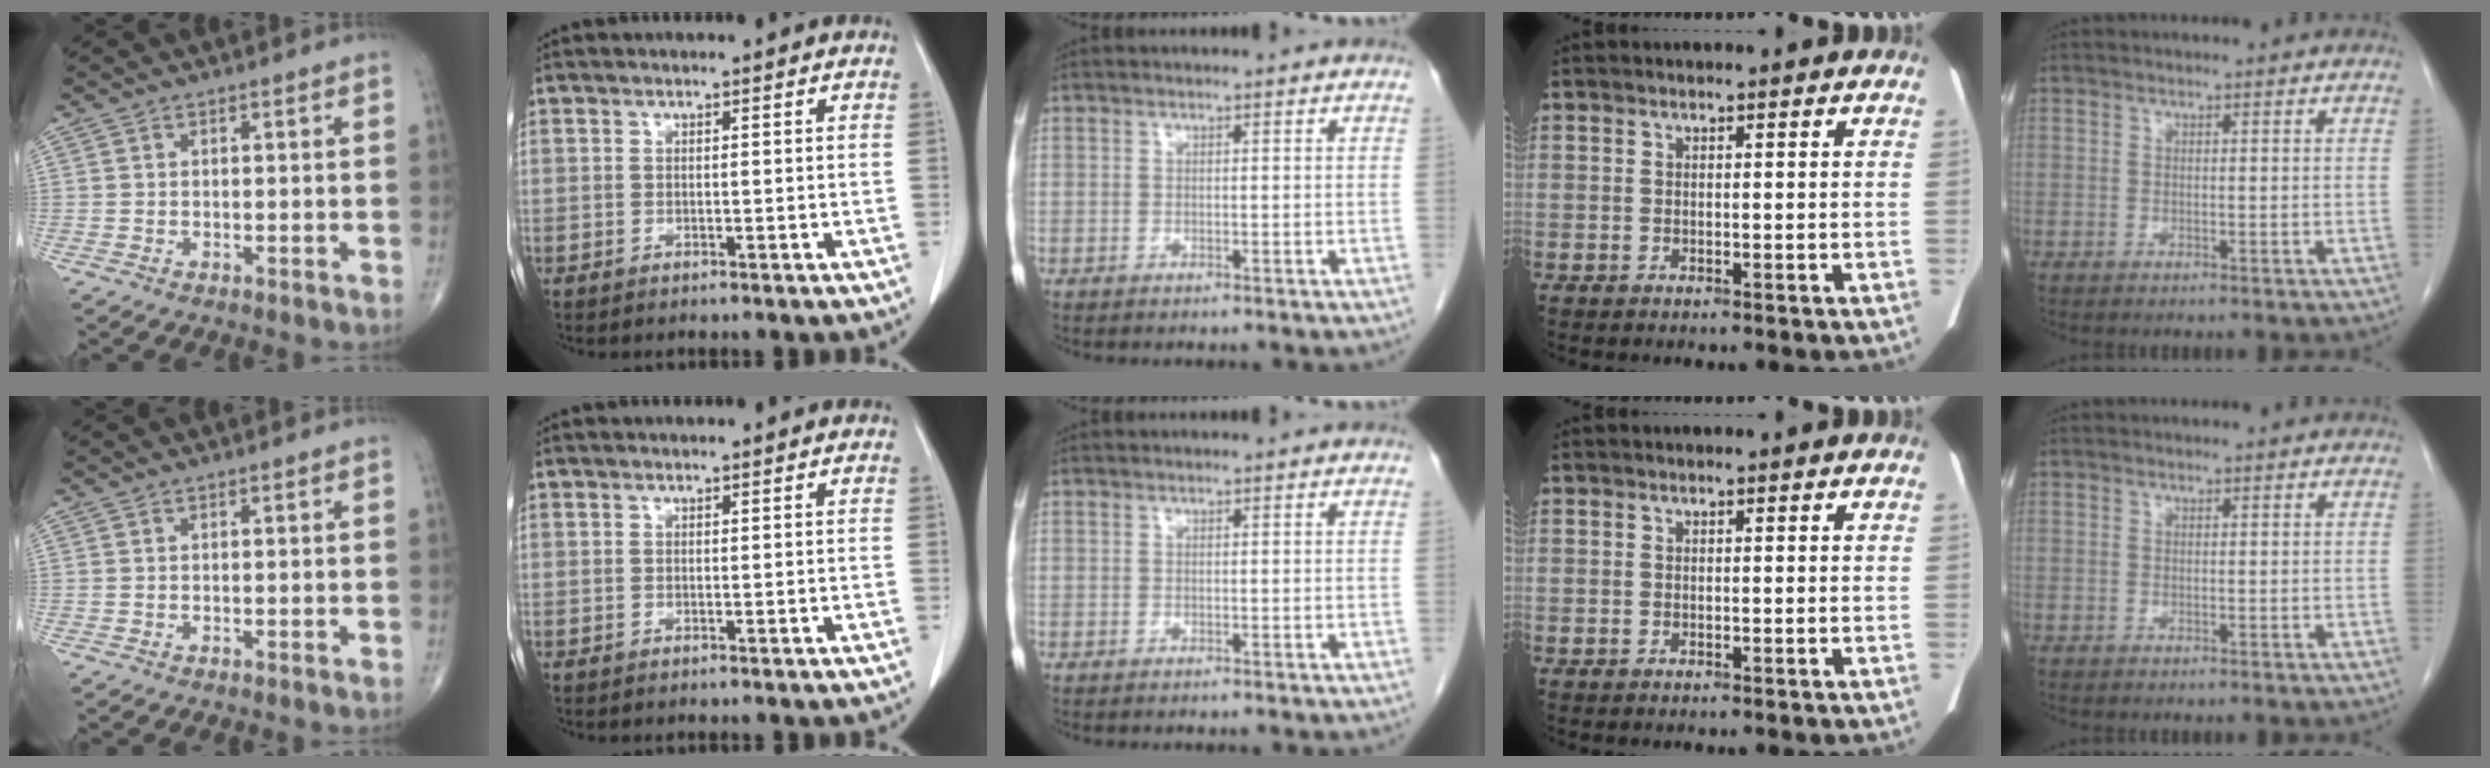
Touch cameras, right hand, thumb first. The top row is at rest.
{}